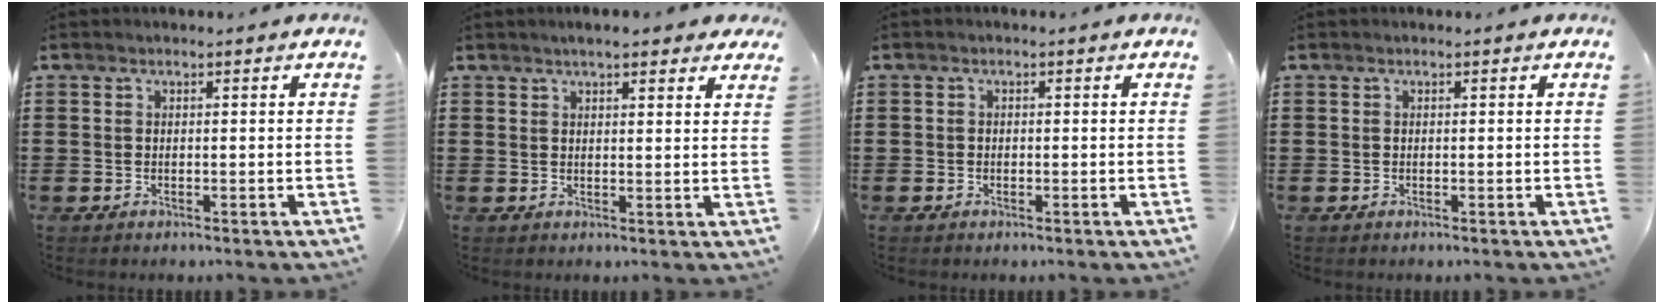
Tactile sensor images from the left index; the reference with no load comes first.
{"total": 3.2, "force": [2.5, 0.7, 1.8], "torque": [-0.042, 0.006, 0.044]}
{"total": 0.8, "force": [-0.6, 0.6, 0.2], "torque": [-0.005, 0.001, -0.012]}
{"total": 0.0}